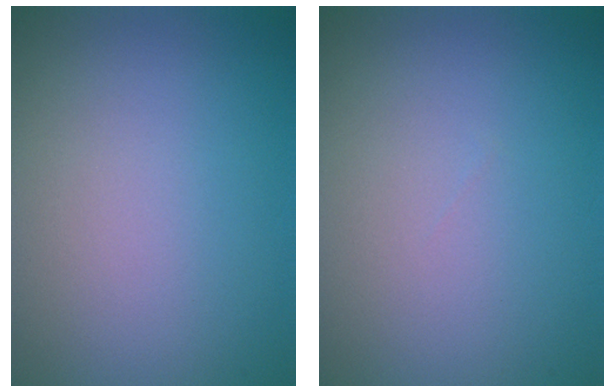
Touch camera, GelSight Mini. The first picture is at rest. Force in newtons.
{"total": 0.0}